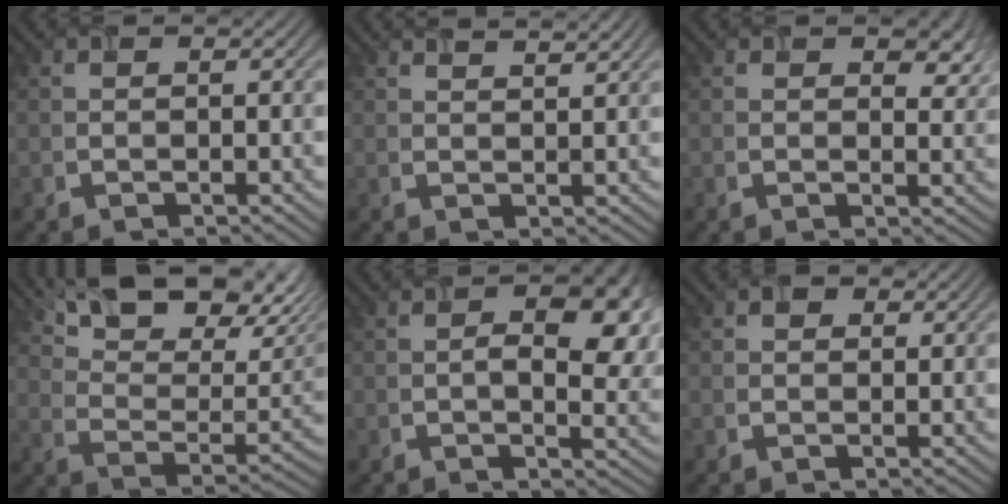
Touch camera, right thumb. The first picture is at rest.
{"total": 2.6, "force": [2.2, 0.2, 1.3], "torque": [-0.013, 0.004, 0.035]}
{"total": 4.0, "force": [2.3, 2.4, 2.3], "torque": [-0.034, -0.004, 0.038]}
{"total": 16.8, "force": [11.4, 6.6, 10.5], "torque": [-0.205, 0.018, 0.172]}
{"total": 7.8, "force": [0.7, 4.2, 6.5], "torque": [-0.078, -0.002, 0.007]}
{"total": 1.6, "force": [0.8, 1.3, 0.5], "torque": [-0.008, -0.001, 0.006]}